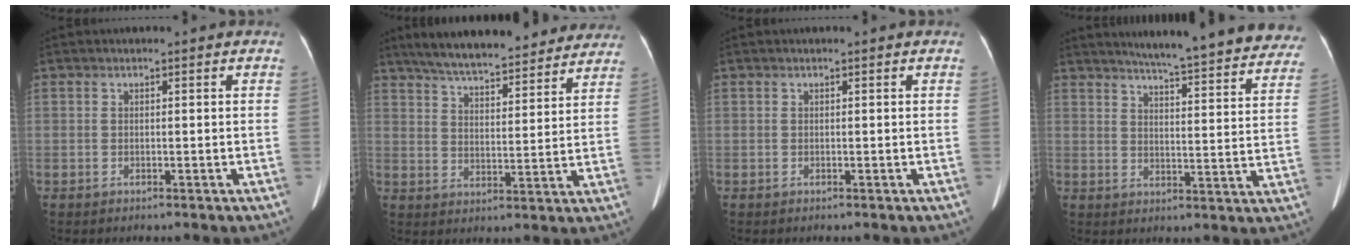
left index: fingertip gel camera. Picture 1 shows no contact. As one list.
[{"total": 22.0, "force": [19.4, 4.7, 9.3], "torque": [-0.143, 0.022, 0.258]}, {"total": 0.0}, {"total": 25.4, "force": [23.0, 2.4, 10.5], "torque": [-0.136, -0.062, 0.268]}]